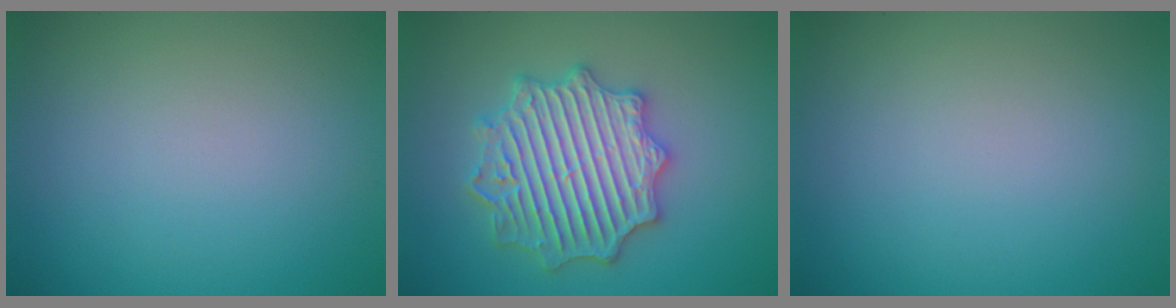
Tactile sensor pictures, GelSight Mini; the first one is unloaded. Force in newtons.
{"total": 6.2, "press": 6.1, "slide": 1.0}
{"total": 0.0}